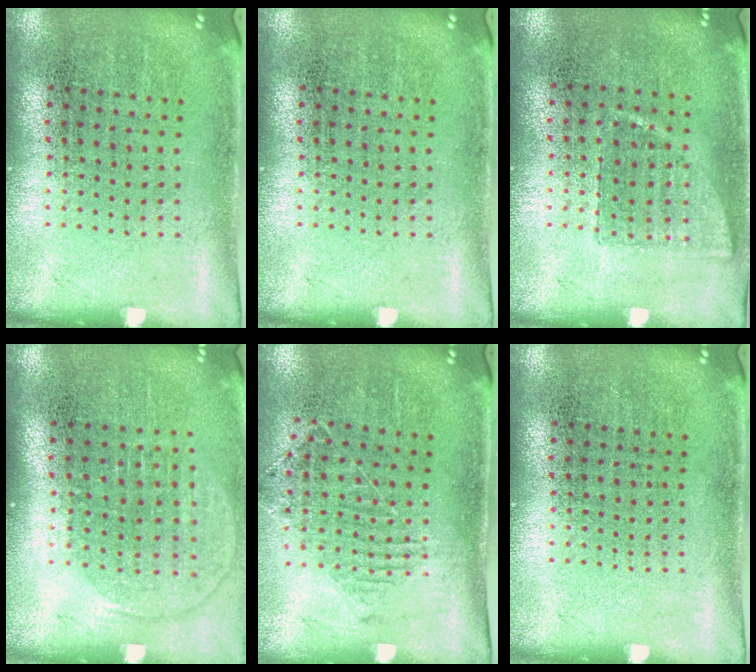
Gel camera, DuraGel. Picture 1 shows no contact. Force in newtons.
{"total": 0.0}
{"total": 0.7, "press": 0.6, "slide": 0.3}
{"total": 1.4, "press": 1.2, "slide": 0.7}
{"total": 1.1, "press": 1.0, "slide": 0.5}
{"total": 0.0}